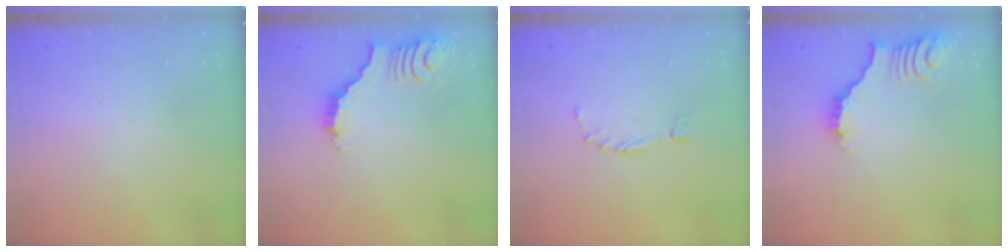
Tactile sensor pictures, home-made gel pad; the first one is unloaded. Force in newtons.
{"total": 4.0, "press": 3.9, "slide": 0.6}
{"total": 0.9, "press": 0.9, "slide": 0.4}
{"total": 3.1, "press": 3.1, "slide": 0.4}